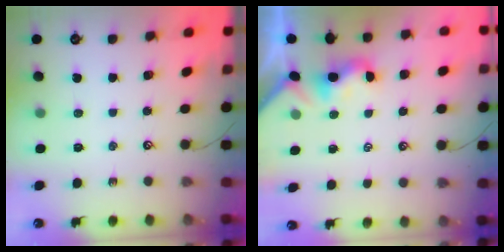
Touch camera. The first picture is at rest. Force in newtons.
{"total": 2.0, "press": 1.9, "slide": 0.5}